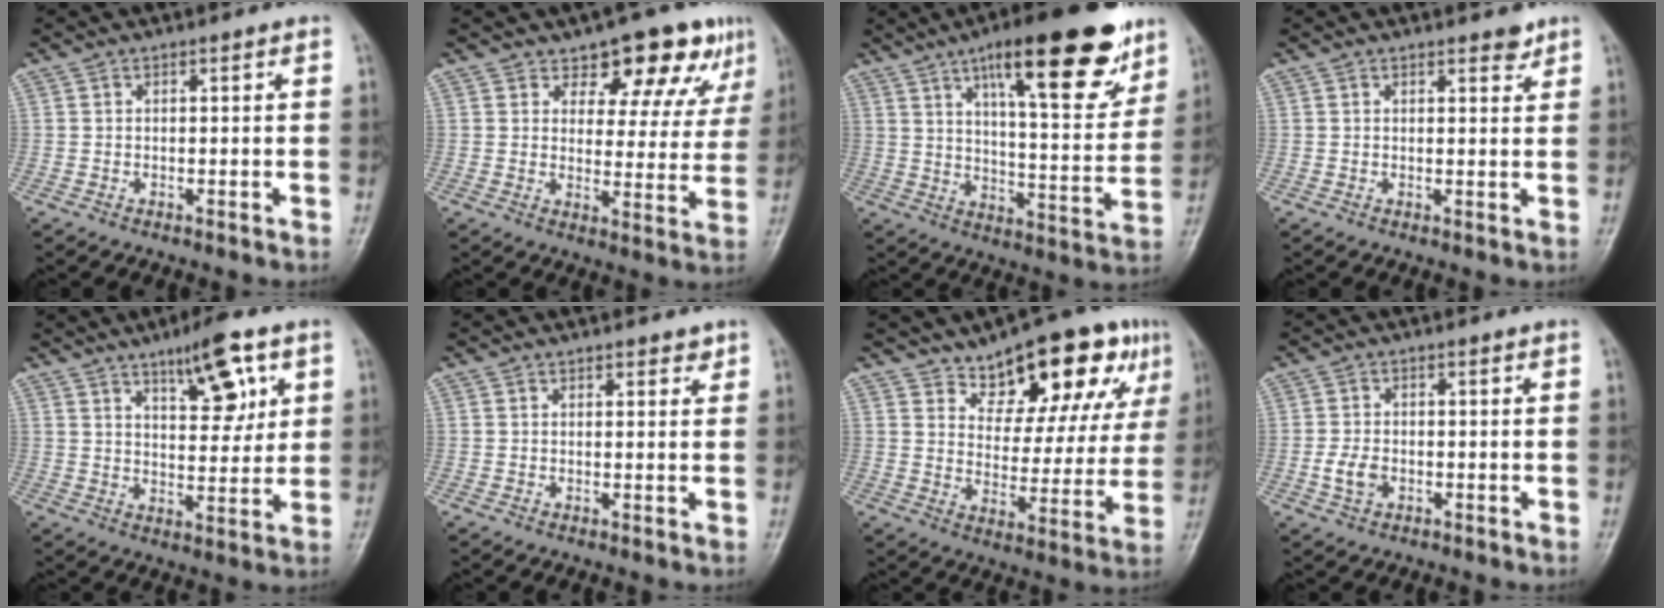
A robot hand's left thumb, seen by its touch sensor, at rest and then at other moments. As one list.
[{"total": 12.3, "force": [8.2, 6.0, 6.9], "torque": [-0.039, -0.045, 0.104]}, {"total": 22.3, "force": [12.9, 6.6, 17.0], "torque": [-0.213, -0.049, 0.197]}, {"total": 2.2, "force": [1.7, 0.9, 1.0], "torque": [-0.003, -0.010, 0.021]}, {"total": 10.7, "force": [5.5, 3.8, 8.3], "torque": [-0.104, -0.031, 0.086]}, {"total": 1.9, "force": [1.4, 1.0, 0.9], "torque": [0.001, -0.006, 0.014]}, {"total": 17.4, "force": [10.3, 7.7, 11.7], "torque": [-0.109, -0.043, 0.155]}, {"total": 3.6, "force": [-1.1, 2.5, 2.3], "torque": [-0.044, 0.003, -0.021]}]